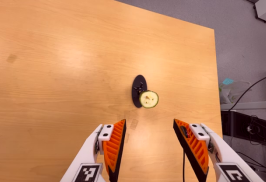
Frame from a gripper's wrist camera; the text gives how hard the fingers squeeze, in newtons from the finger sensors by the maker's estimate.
{"total": 0.0}